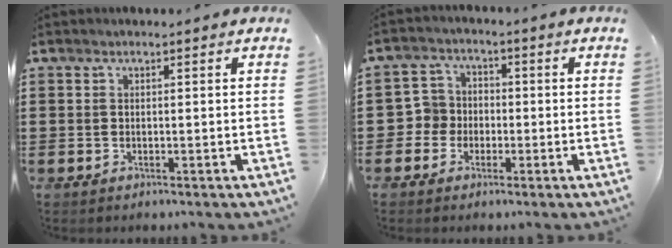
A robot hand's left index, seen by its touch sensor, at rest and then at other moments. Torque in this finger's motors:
{"motor_torque": [0.04, 0.15, 0.01, -0.01]}